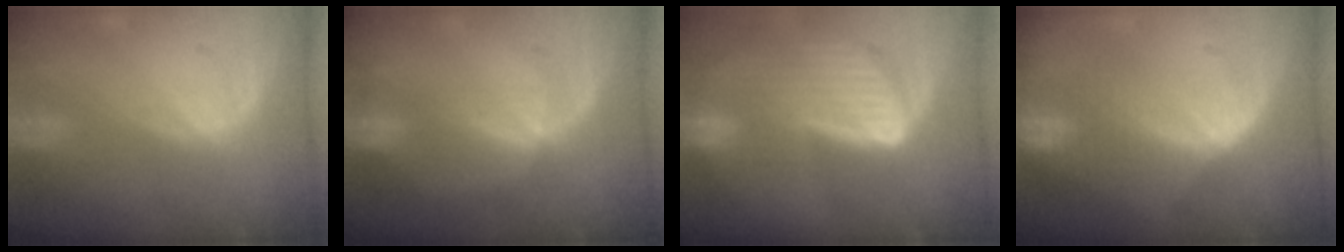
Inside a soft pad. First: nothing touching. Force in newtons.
{"total": 2.4, "press": 2.1, "slide": 1.2}
{"total": 9.1, "press": 8.0, "slide": 4.3}
{"total": 8.5, "press": 7.3, "slide": 4.4}